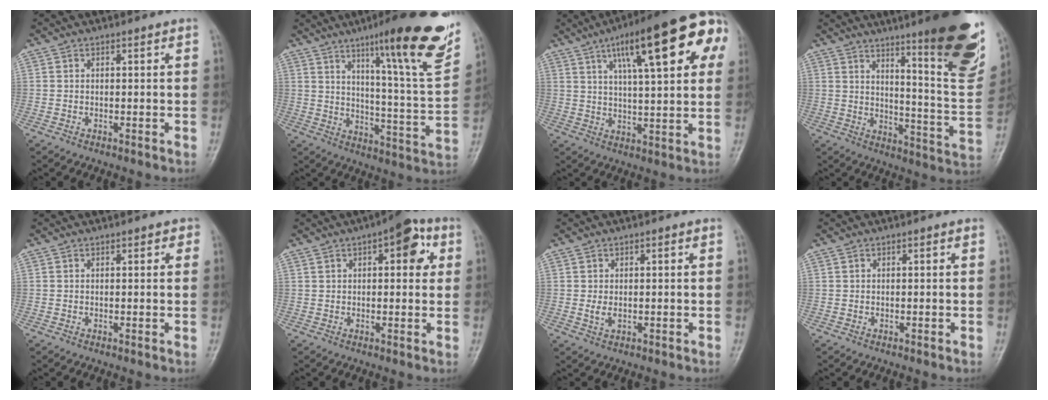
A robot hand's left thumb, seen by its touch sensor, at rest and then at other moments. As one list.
[{"total": 23.0, "force": [13.5, 3.1, 18.3], "torque": [-0.227, -0.059, 0.198]}, {"total": 22.1, "force": [9.1, 5.9, 19.3], "torque": [-0.258, 0.007, 0.126]}, {"total": 23.4, "force": [13.6, 3.8, 18.6], "torque": [-0.223, -0.076, 0.193]}, {"total": 1.6, "force": [0.5, 0.9, 1.2], "torque": [-0.006, 0.002, 0.004]}, {"total": 7.5, "force": [2.7, 3.6, 5.9], "torque": [-0.047, 0.007, 0.027]}, {"total": 2.1, "force": [-0.2, 1.4, 1.6], "torque": [-0.032, 0.002, -0.002]}, {"total": 0.0}]